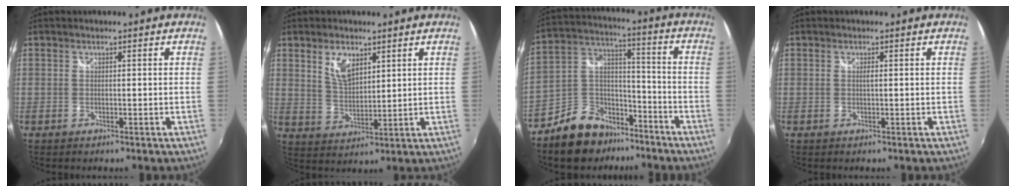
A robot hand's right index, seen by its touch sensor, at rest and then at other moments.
{"total": 6.2, "force": [3.3, 3.1, 4.2], "torque": [-0.076, 0.001, 0.064]}
{"total": 13.0, "force": [-9.1, 8.0, 4.8], "torque": [-0.109, 0.049, -0.140]}
{"total": 0.5, "force": [0.1, 0.0, 0.5], "torque": [-0.010, 0.001, 0.000]}